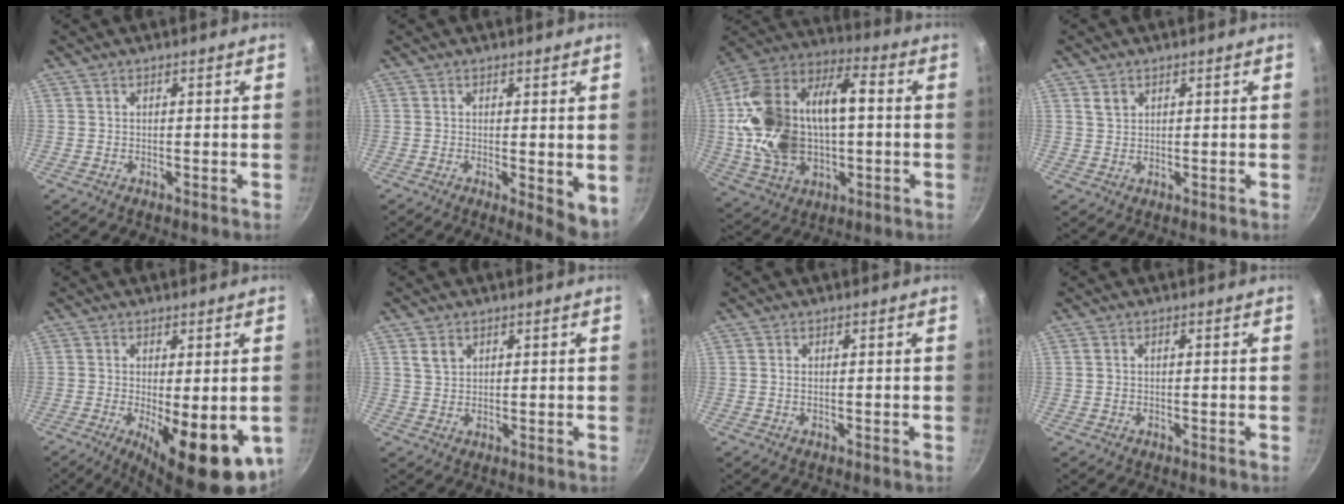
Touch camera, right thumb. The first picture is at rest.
{"total": 4.5, "force": [-0.3, 1.3, 4.3], "torque": [-0.057, -0.013, -0.003]}
{"total": 25.9, "force": [0.7, 14.8, 21.3], "torque": [-0.412, 0.020, 0.013]}
{"total": 2.0, "force": [1.1, 1.5, 0.8], "torque": [-0.006, -0.005, 0.022]}
{"total": 16.3, "force": [-5.0, 5.9, 14.3], "torque": [-0.162, -0.021, -0.052]}
{"total": 2.7, "force": [1.4, 2.0, 1.2], "torque": [-0.015, -0.006, 0.031]}
{"total": 0.6, "force": [0.1, 0.4, 0.5], "torque": [-0.014, 0.002, 0.004]}
{"total": 0.9, "force": [0.1, 0.7, 0.6], "torque": [-0.013, 0.004, 0.004]}